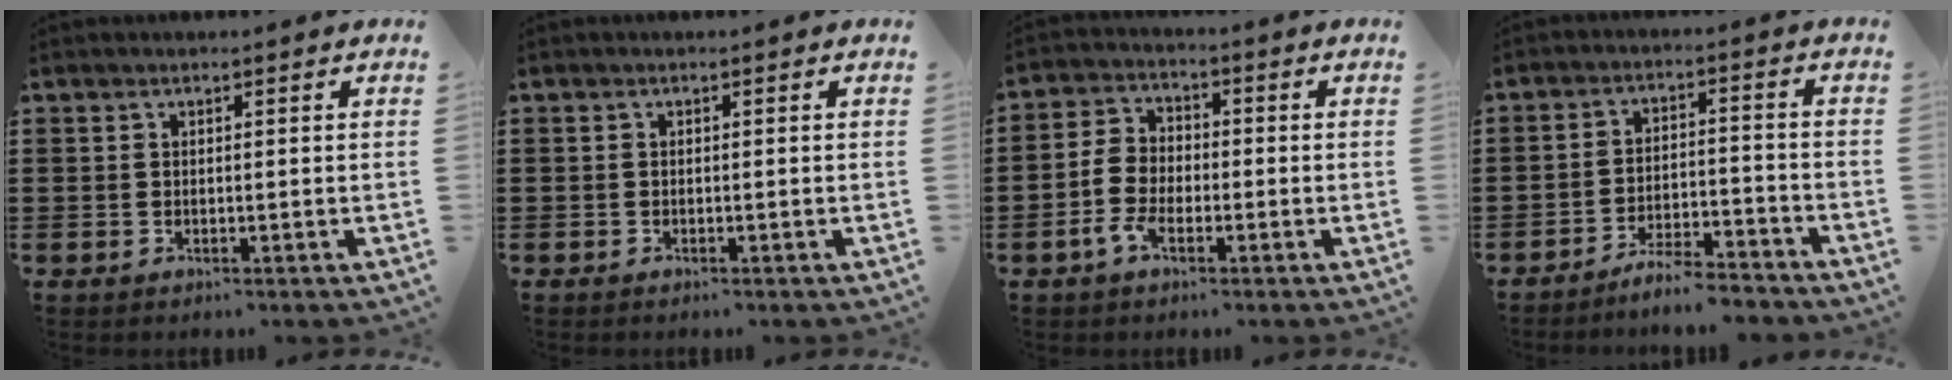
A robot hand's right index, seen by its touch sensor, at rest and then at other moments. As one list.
[{"total": 0.0}, {"total": 5.0, "force": [-2.0, 3.3, 3.3], "torque": [-0.096, 0.001, -0.046]}, {"total": 5.4, "force": [-5.1, 0.2, 1.7], "torque": [-0.036, 0.000, -0.101]}]